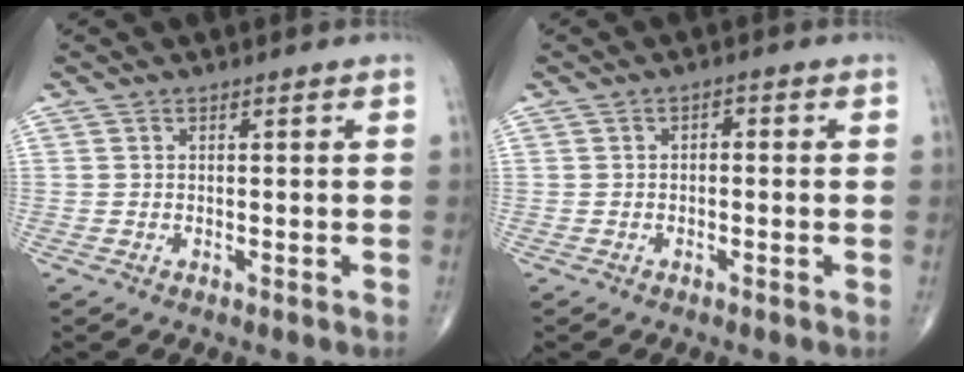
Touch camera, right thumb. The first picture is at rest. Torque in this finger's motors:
{"motor_torque": [-0.23, -0.03, -0.43, -0.12, 0.00]}